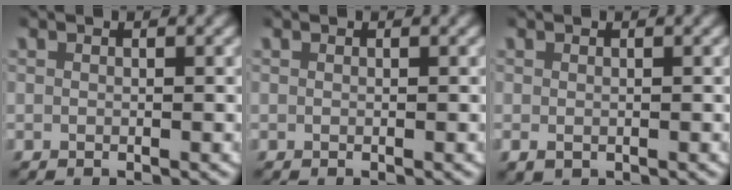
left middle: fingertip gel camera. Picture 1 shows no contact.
{"total": 0.0}
{"total": 1.2, "force": [-0.6, 0.8, 0.7], "torque": [-0.015, -0.006, -0.004]}